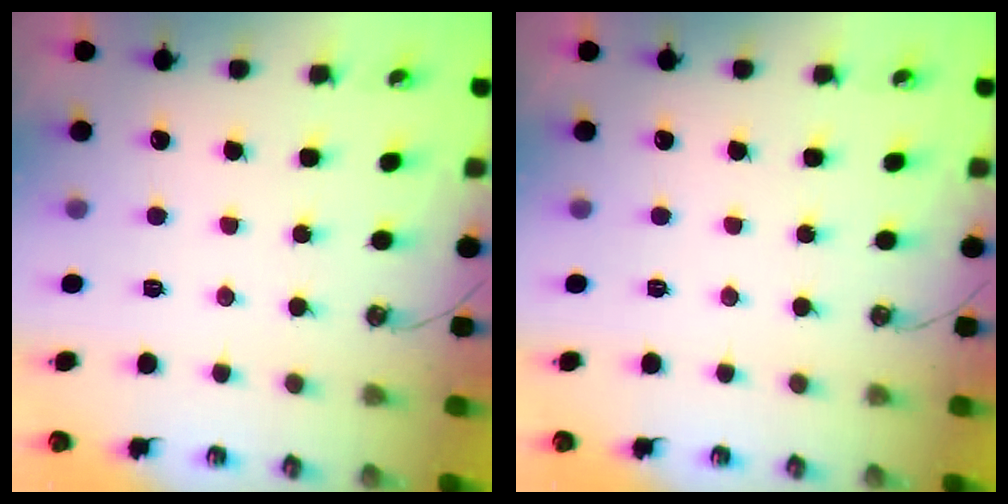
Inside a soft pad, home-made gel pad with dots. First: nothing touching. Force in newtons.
{"total": 0.0}